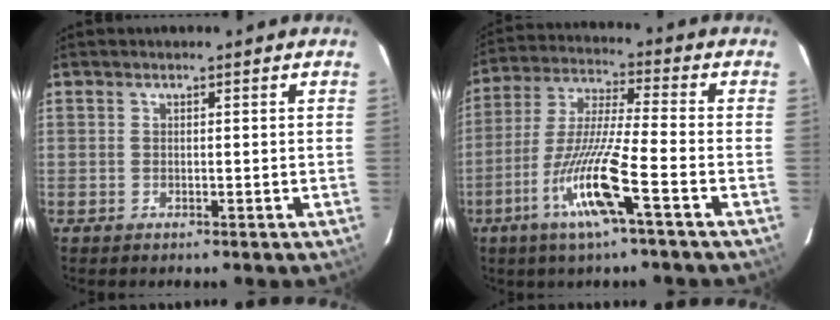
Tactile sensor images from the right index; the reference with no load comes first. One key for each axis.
{"total": 12.9, "fx": -5.6, "fy": -0.3, "fz": 11.6, "tx": -0.237, "ty": -0.013, "tz": -0.110}